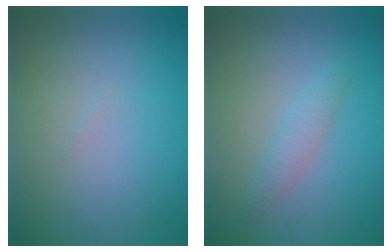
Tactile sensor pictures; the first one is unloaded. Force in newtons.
{"total": 1.7, "press": 1.7, "slide": 0.1}